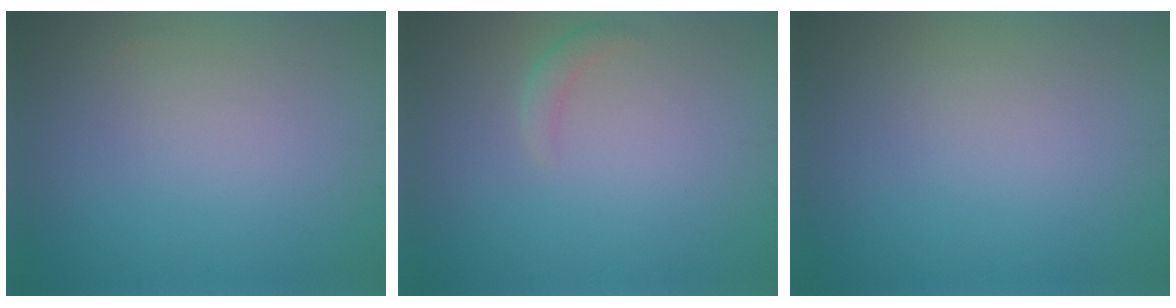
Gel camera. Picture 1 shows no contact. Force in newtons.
{"total": 1.1, "press": 1.1, "slide": 0.0}
{"total": 0.0}